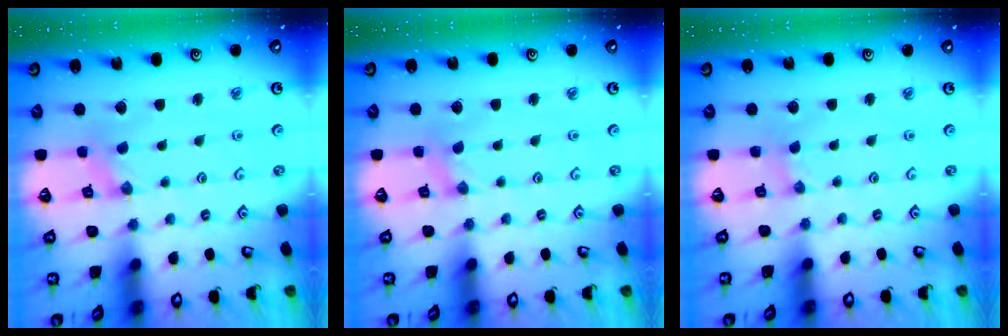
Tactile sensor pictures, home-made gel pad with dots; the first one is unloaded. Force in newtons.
{"total": 0.0}
{"total": 0.0}